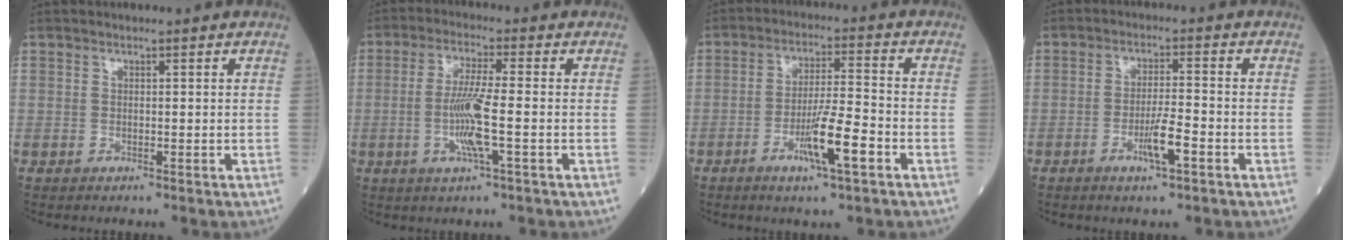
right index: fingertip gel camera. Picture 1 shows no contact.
{"total": 7.5, "force": [-1.4, 0.0, 7.4], "torque": [-0.149, -0.006, -0.031]}
{"total": 8.5, "force": [-3.6, 0.5, 7.7], "torque": [-0.141, -0.006, -0.063]}
{"total": 5.0, "force": [-2.2, 0.4, 4.5], "torque": [-0.083, -0.004, -0.042]}